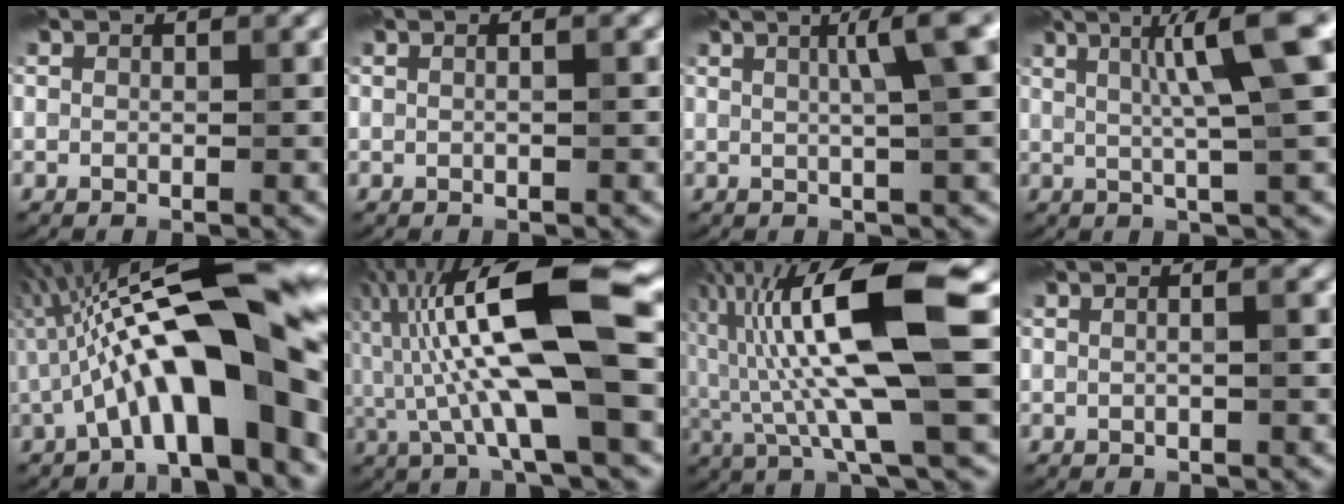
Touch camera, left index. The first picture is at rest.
{"total": 1.2, "force": [0.3, 0.5, 1.1], "torque": [-0.006, -0.008, -0.007]}
{"total": 5.2, "force": [1.5, 0.8, 4.9], "torque": [-0.060, 0.015, 0.023]}
{"total": 8.0, "force": [2.3, 1.3, 7.6], "torque": [-0.096, 0.018, 0.032]}
{"total": 14.7, "force": [-1.0, 4.0, 14.1], "torque": [-0.221, 0.031, -0.023]}
{"total": 13.3, "force": [0.2, 3.2, 12.9], "torque": [-0.240, 0.029, -0.004]}
{"total": 12.6, "force": [1.2, 2.7, 12.2], "torque": [-0.231, 0.013, 0.021]}
{"total": 2.3, "force": [0.6, 1.1, 1.9], "torque": [-0.005, 0.001, -0.017]}